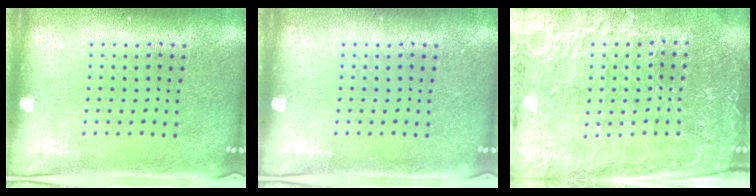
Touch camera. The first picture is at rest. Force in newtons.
{"total": 0.0}
{"total": 3.7, "press": 3.6, "slide": 1.0}